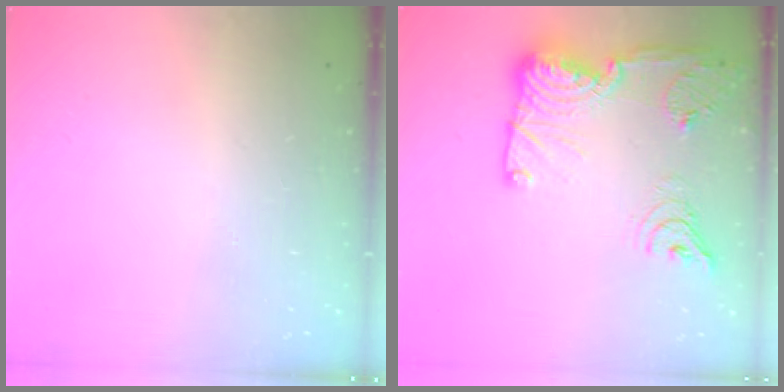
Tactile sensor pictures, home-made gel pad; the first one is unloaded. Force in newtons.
{"total": 21.8, "press": 20.6, "slide": 6.9}